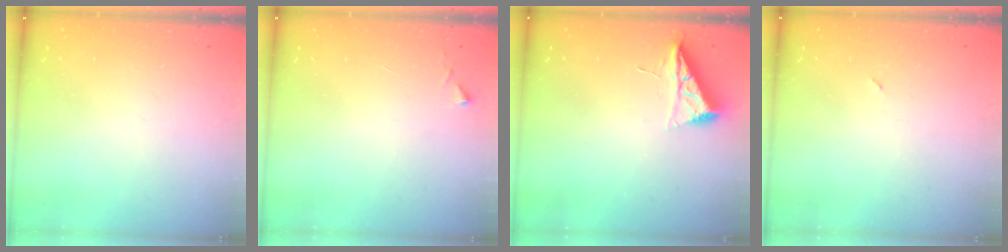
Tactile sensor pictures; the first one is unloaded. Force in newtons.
{"total": 4.8, "press": 4.8, "slide": 0.6}
{"total": 7.0, "press": 6.9, "slide": 0.8}
{"total": 2.1, "press": 1.9, "slide": 1.0}